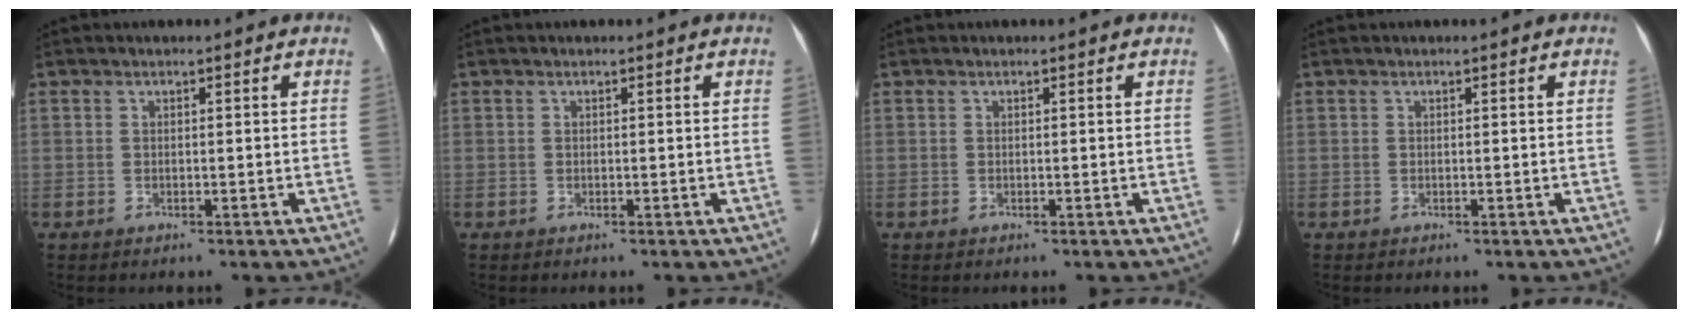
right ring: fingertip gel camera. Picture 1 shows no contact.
{"total": 0.0}
{"total": 0.0}
{"total": 0.0}